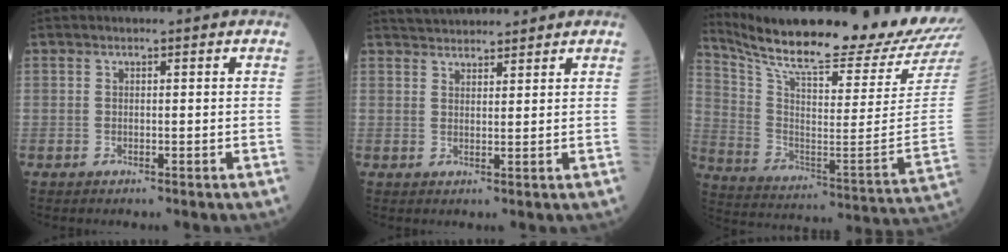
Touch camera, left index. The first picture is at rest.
{"total": 5.1, "force": [5.0, 0.8, 0.9], "torque": [-0.015, 0.027, 0.079]}
{"total": 27.2, "force": [24.4, 1.1, 11.9], "torque": [-0.218, -0.094, 0.350]}